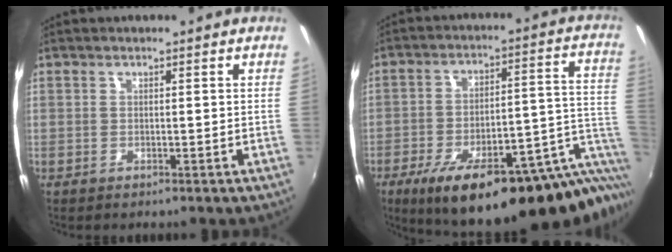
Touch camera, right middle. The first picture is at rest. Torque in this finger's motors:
{"motor_torque": [1.84, -0.30, 1.05, 0.21]}